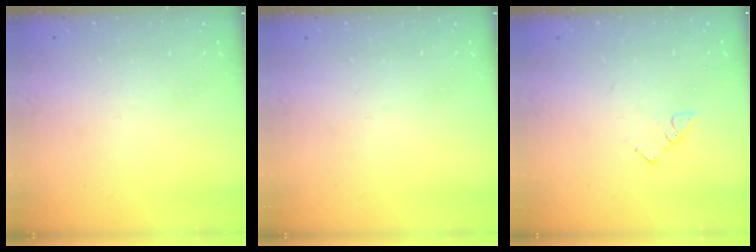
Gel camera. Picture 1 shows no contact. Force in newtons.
{"total": 0.0}
{"total": 2.8, "press": 2.8, "slide": 0.5}